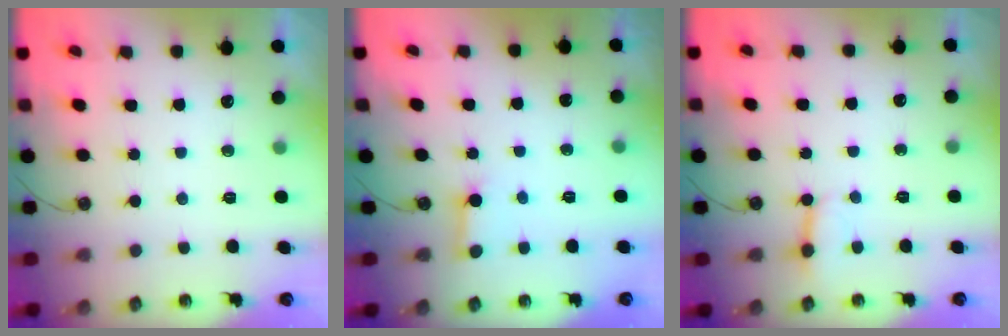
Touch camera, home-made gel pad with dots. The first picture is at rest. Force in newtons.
{"total": 2.8, "press": 2.8, "slide": 0.3}
{"total": 3.2, "press": 3.2, "slide": 0.2}